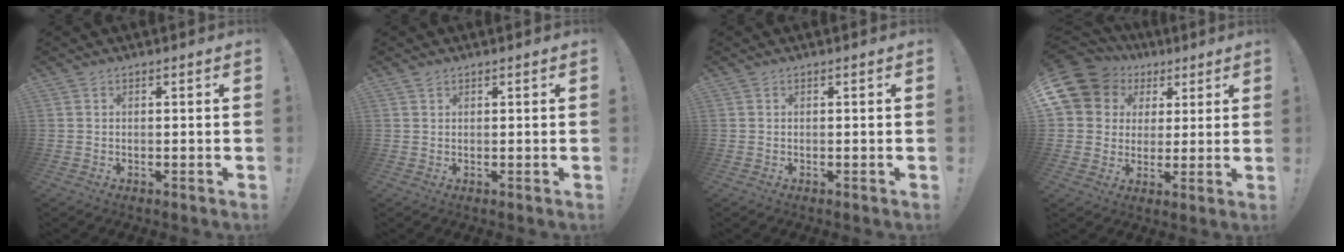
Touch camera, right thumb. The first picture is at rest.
{"total": 0.9, "force": [0.7, 0.5, 0.2], "torque": [0.001, -0.001, 0.013]}
{"total": 0.0}
{"total": 12.2, "force": [5.2, 10.0, 4.5], "torque": [-0.084, -0.030, 0.109]}